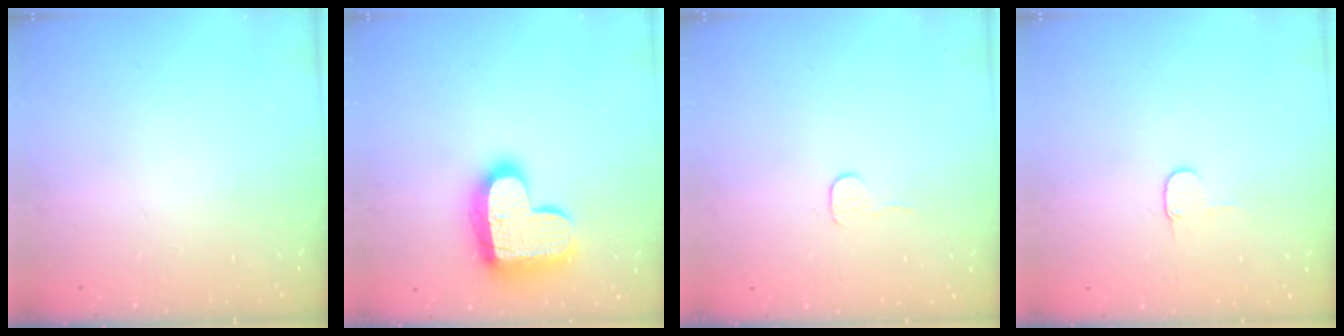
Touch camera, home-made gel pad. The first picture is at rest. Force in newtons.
{"total": 17.7, "press": 17.7, "slide": 1.2}
{"total": 3.4, "press": 3.4, "slide": 0.3}
{"total": 3.8, "press": 3.8, "slide": 0.4}